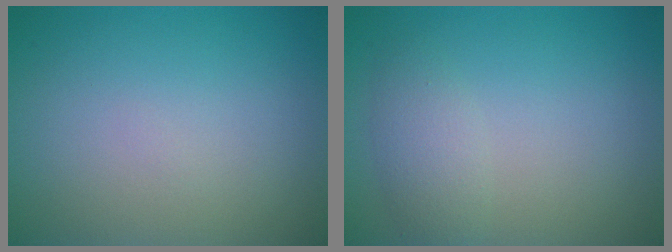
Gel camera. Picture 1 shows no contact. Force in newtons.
{"total": 2.1, "press": 2.1, "slide": 0.2}